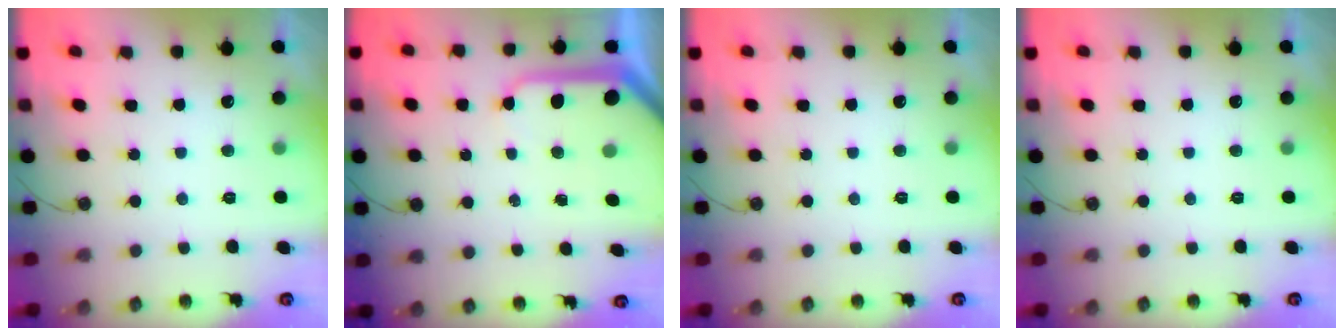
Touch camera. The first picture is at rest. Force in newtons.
{"total": 9.6, "press": 9.5, "slide": 1.1}
{"total": 0.0}
{"total": 0.0}